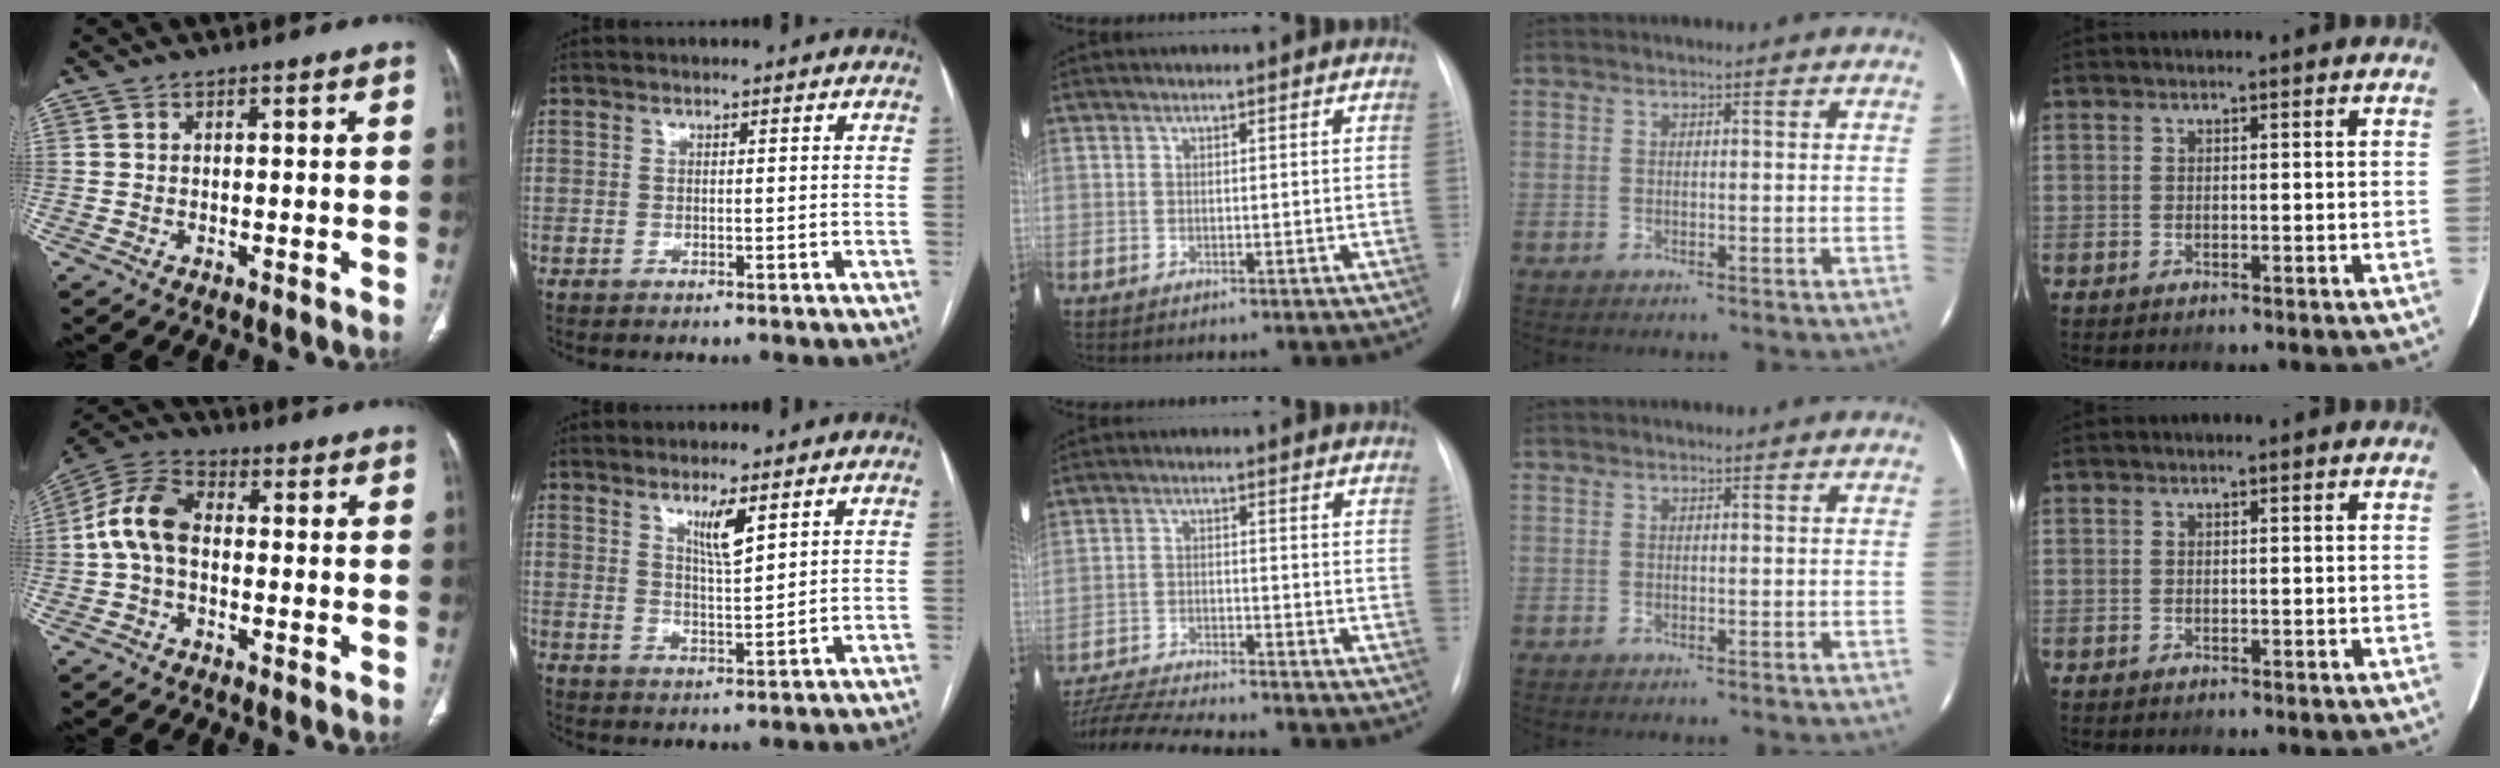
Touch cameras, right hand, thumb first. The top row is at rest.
{"thumb": {"total": 10.0, "force": [-0.5, 6.4, 7.6], "torque": [-0.147, 0.028, -0.022]}, "index": {"total": 4.7, "force": [2.6, 0.5, 3.9], "torque": [-0.068, -0.009, 0.050]}, "middle": {"total": 14.4, "force": [-13.2, 0.9, 5.7], "torque": [-0.104, -0.013, -0.209]}}